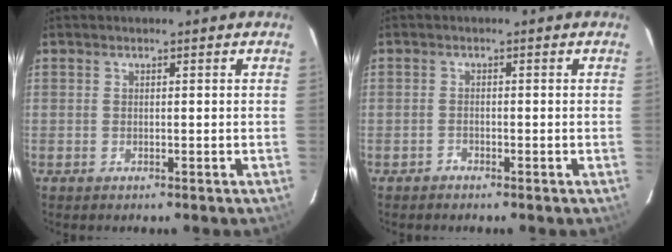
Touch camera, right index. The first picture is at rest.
{"total": 0.9, "force": [-0.8, 0.4, -0.1], "torque": [0.001, 0.005, -0.015]}